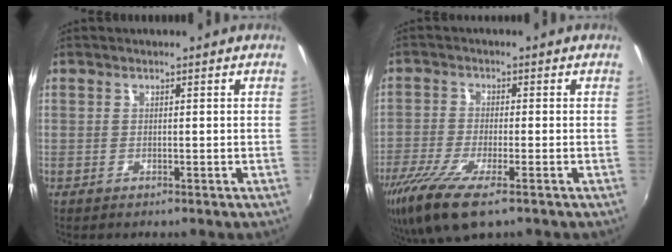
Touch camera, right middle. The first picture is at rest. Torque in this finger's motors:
{"motor_torque": [1.25, -0.89, 0.35, 0.10]}